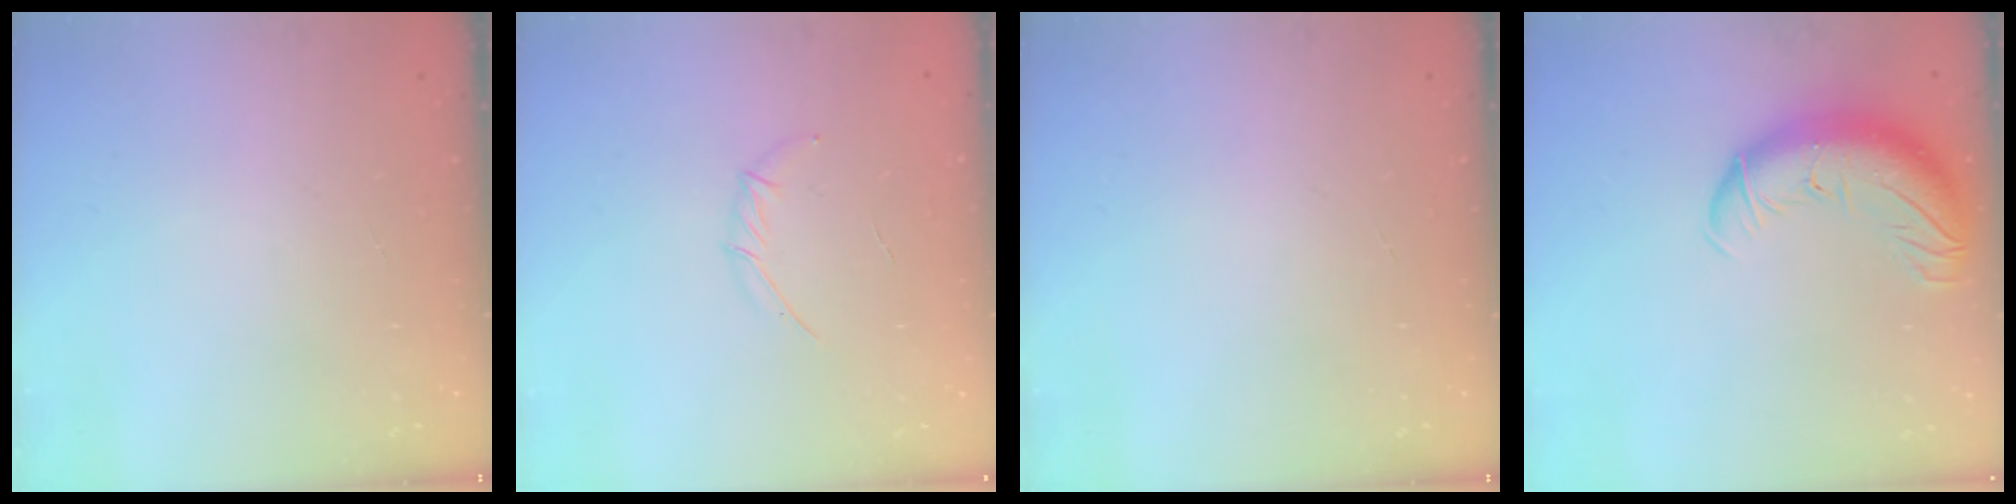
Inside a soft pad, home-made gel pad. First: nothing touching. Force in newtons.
{"total": 3.9, "press": 3.8, "slide": 0.8}
{"total": 0.0}
{"total": 14.6, "press": 14.1, "slide": 3.6}